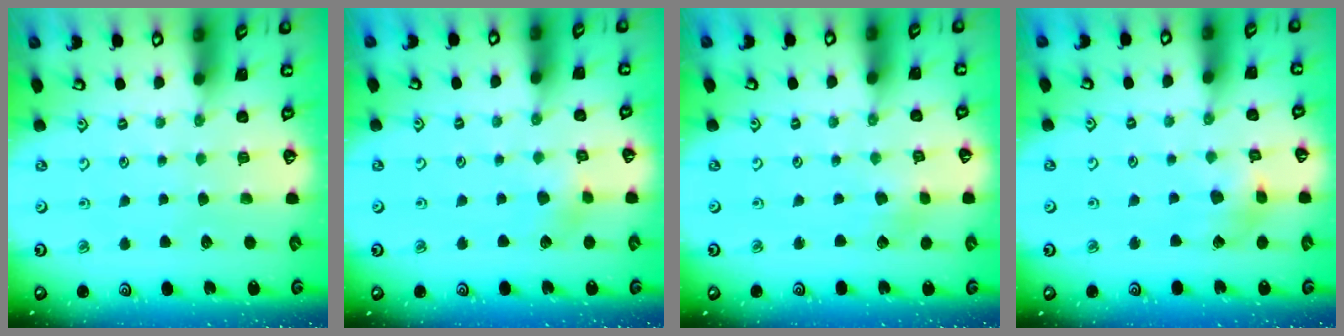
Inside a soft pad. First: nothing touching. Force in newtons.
{"total": 4.0, "press": 4.0, "slide": 0.5}
{"total": 1.9, "press": 1.9, "slide": 0.3}
{"total": 6.2, "press": 6.2, "slide": 0.6}